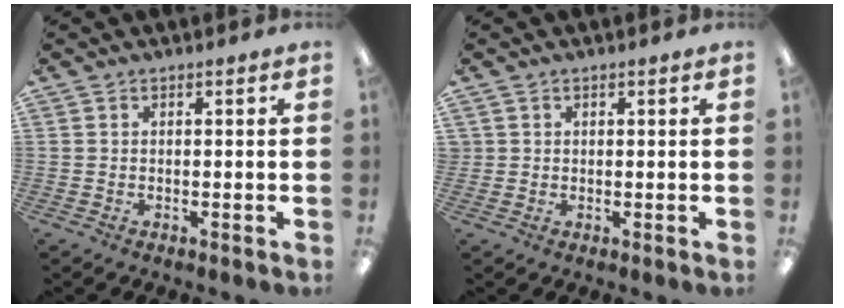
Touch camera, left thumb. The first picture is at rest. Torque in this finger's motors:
{"motor_torque": [-0.08, -0.12, 0.18, -0.07, 0.03]}